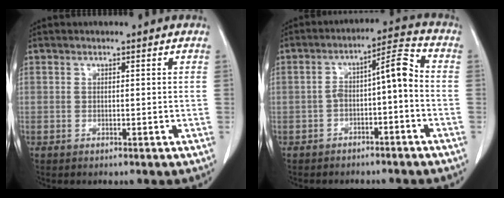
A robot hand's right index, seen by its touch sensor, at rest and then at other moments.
{"total": 6.9, "force": [-1.9, 1.5, 6.5], "torque": [-0.101, 0.038, -0.028]}